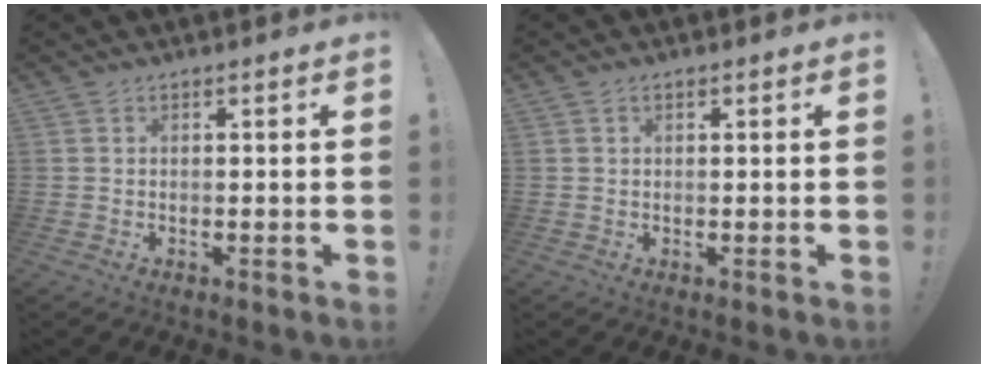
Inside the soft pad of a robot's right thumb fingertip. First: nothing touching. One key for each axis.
{"total": 0.7, "fx": 0.4, "fy": 0.4, "fz": 0.4, "tx": -0.005, "ty": 0.001, "tz": 0.006}